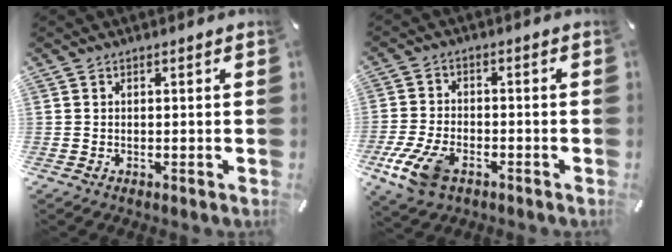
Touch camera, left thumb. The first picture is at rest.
{"total": 9.5, "force": [-4.5, 5.5, 6.3], "torque": [-0.146, 0.007, -0.083]}